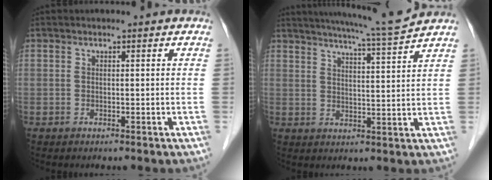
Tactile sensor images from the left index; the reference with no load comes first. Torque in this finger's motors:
{"motor_torque": [0.66, -0.93, 0.18, 0.06]}